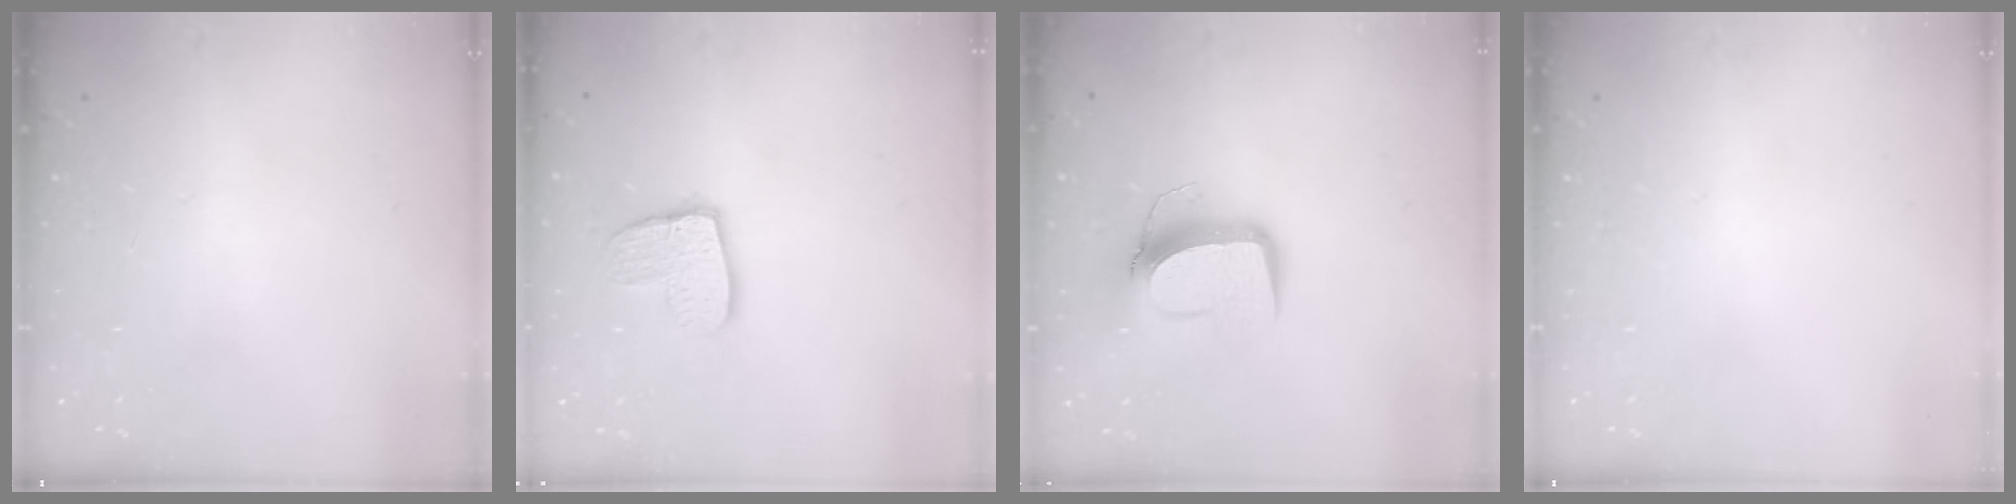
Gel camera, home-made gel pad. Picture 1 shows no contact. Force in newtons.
{"total": 10.8, "press": 10.7, "slide": 0.7}
{"total": 11.1, "press": 11.0, "slide": 1.4}
{"total": 0.0}